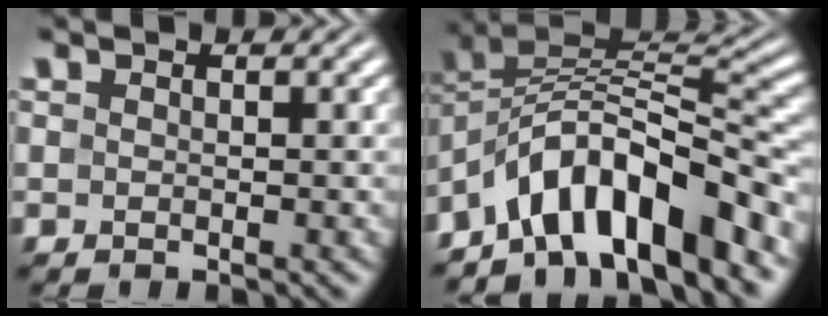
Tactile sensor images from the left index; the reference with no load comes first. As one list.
[{"total": 10.5, "force": [-6.4, 4.0, 7.3], "torque": [-0.099, 0.017, -0.122]}]